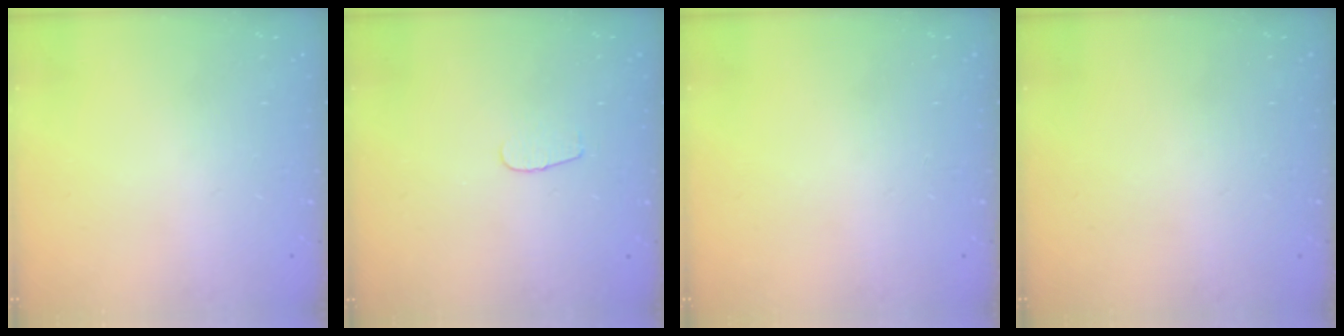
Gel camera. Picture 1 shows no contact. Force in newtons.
{"total": 3.1, "press": 3.1, "slide": 0.3}
{"total": 0.0}
{"total": 0.0}